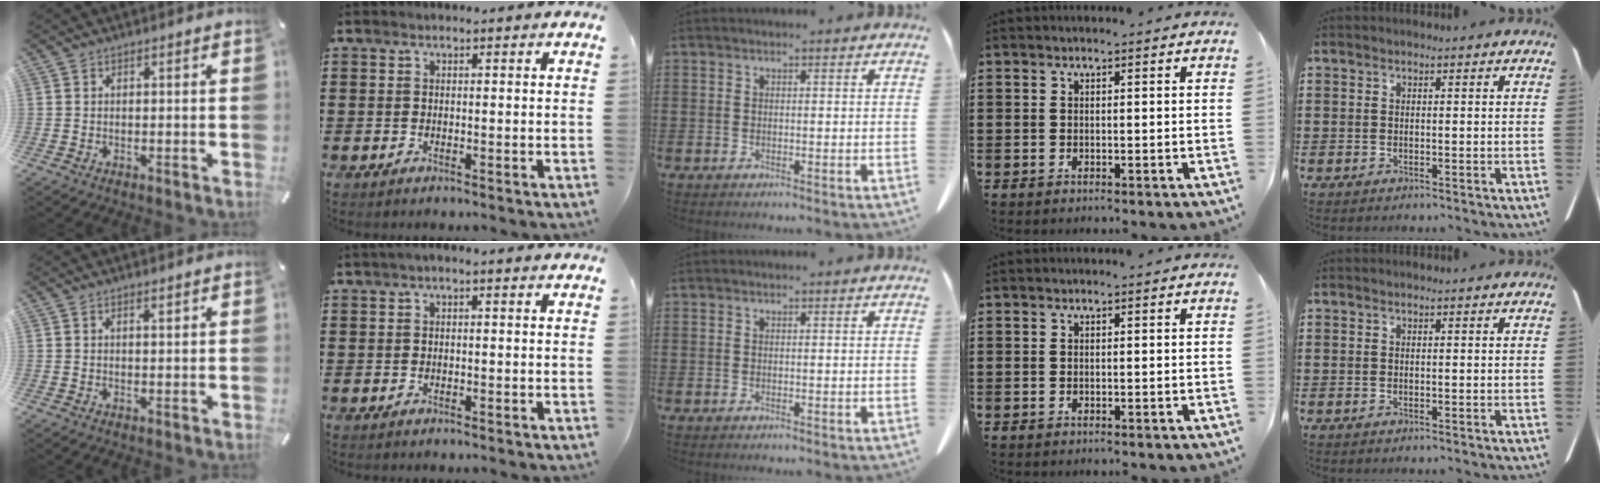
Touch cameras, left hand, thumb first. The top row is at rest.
{"thumb": {"total": 0.9, "force": [0.6, 0.1, 0.7], "torque": [-0.013, -0.001, 0.011]}, "index": {"total": 0.9, "force": [-0.5, 0.2, 0.7], "torque": [-0.012, -0.002, -0.009]}}